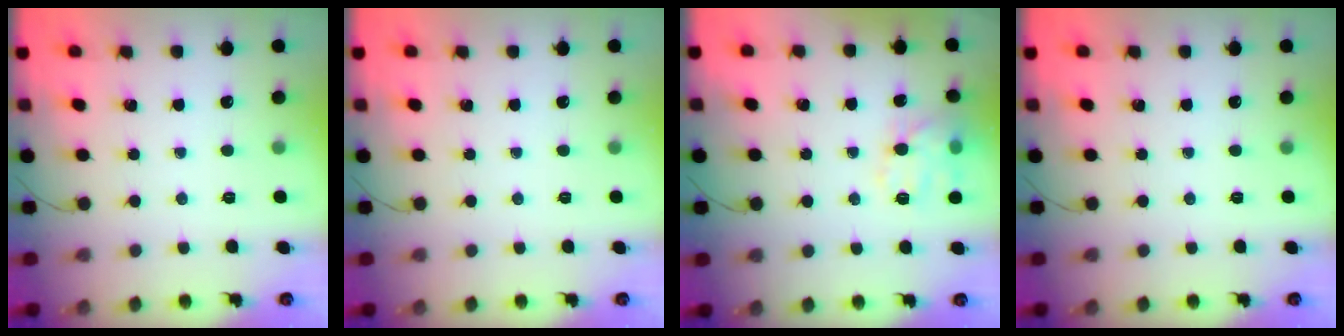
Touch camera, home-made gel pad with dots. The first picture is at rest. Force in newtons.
{"total": 0.0}
{"total": 12.0, "press": 11.9, "slide": 0.8}
{"total": 0.0}